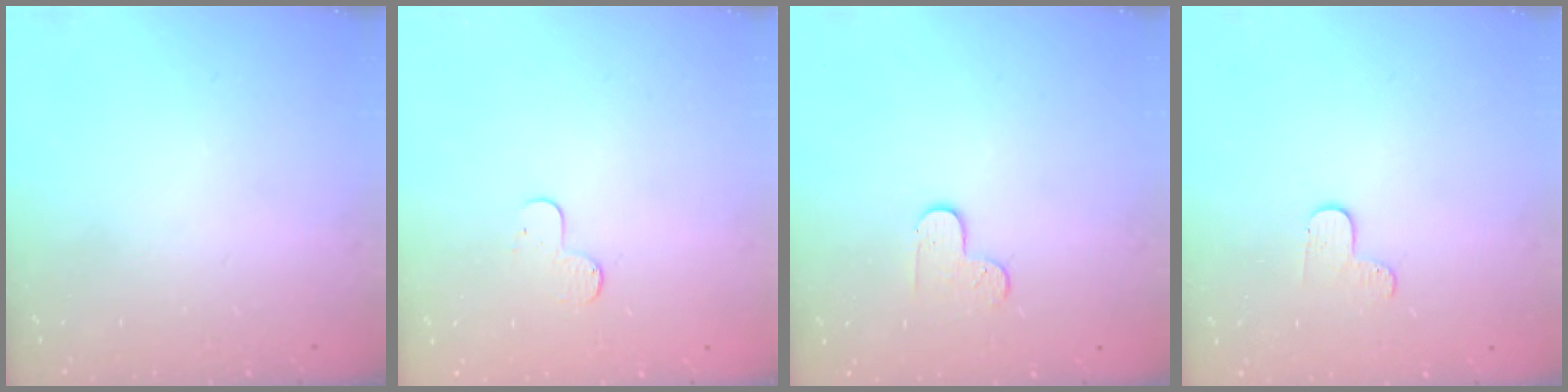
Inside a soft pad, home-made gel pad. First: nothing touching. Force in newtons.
{"total": 4.9, "press": 4.9, "slide": 0.5}
{"total": 4.3, "press": 4.3, "slide": 0.4}
{"total": 3.9, "press": 3.9, "slide": 0.4}